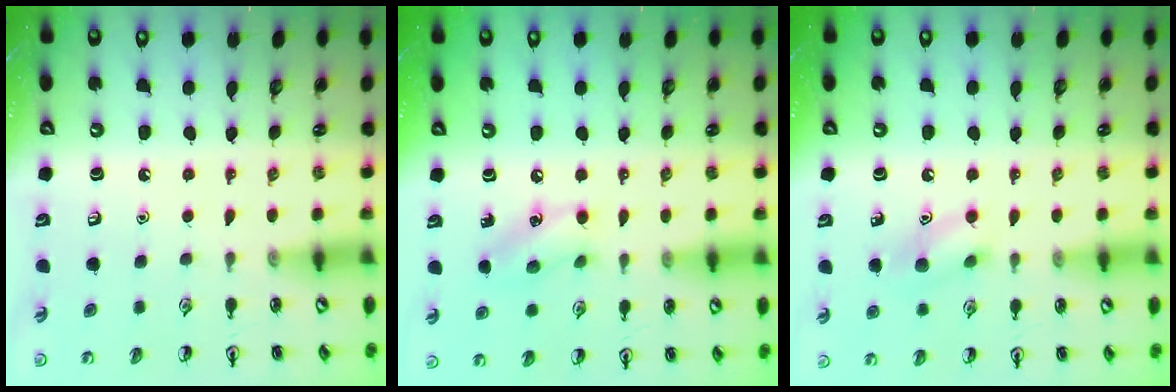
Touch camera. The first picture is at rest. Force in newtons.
{"total": 8.8, "press": 8.7, "slide": 1.2}
{"total": 8.5, "press": 8.4, "slide": 1.1}